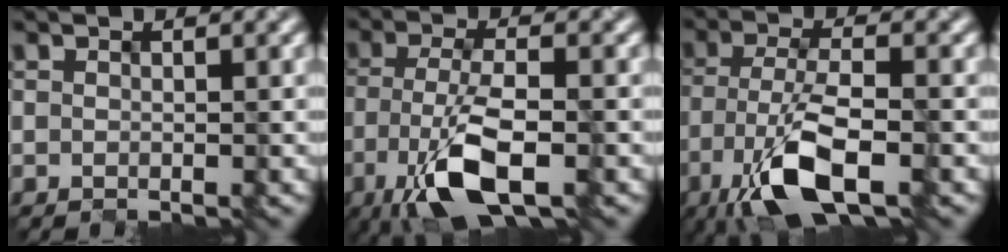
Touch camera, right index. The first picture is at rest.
{"total": 6.9, "force": [-3.2, 2.2, 5.7], "torque": [-0.118, -0.002, -0.061]}
{"total": 7.4, "force": [-4.2, 2.3, 5.7], "torque": [-0.118, -0.003, -0.080]}